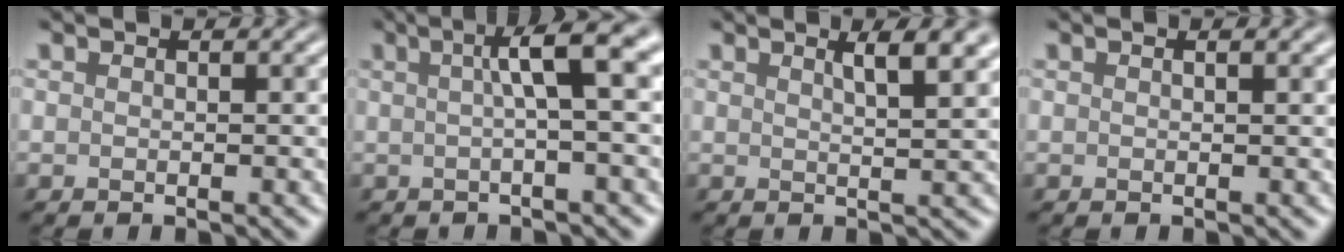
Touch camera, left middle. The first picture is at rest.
{"total": 5.9, "force": [1.2, 1.2, 5.7], "torque": [-0.075, 0.015, 0.012]}
{"total": 4.4, "force": [2.3, 1.4, 3.5], "torque": [-0.023, 0.014, 0.013]}
{"total": 1.3, "force": [0.6, 0.4, 1.0], "torque": [-0.013, -0.003, -0.001]}